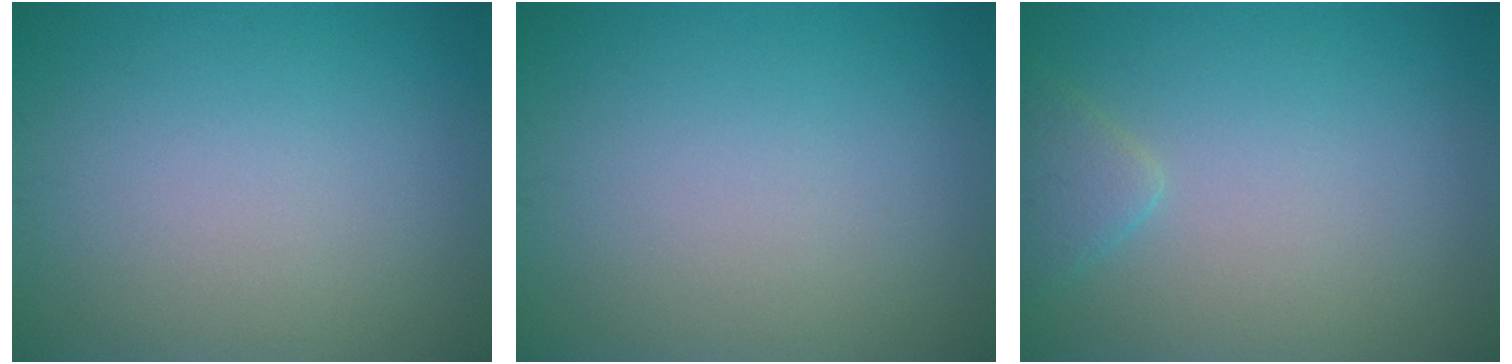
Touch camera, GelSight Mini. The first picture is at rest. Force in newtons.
{"total": 0.0}
{"total": 1.7, "press": 1.7, "slide": 0.1}